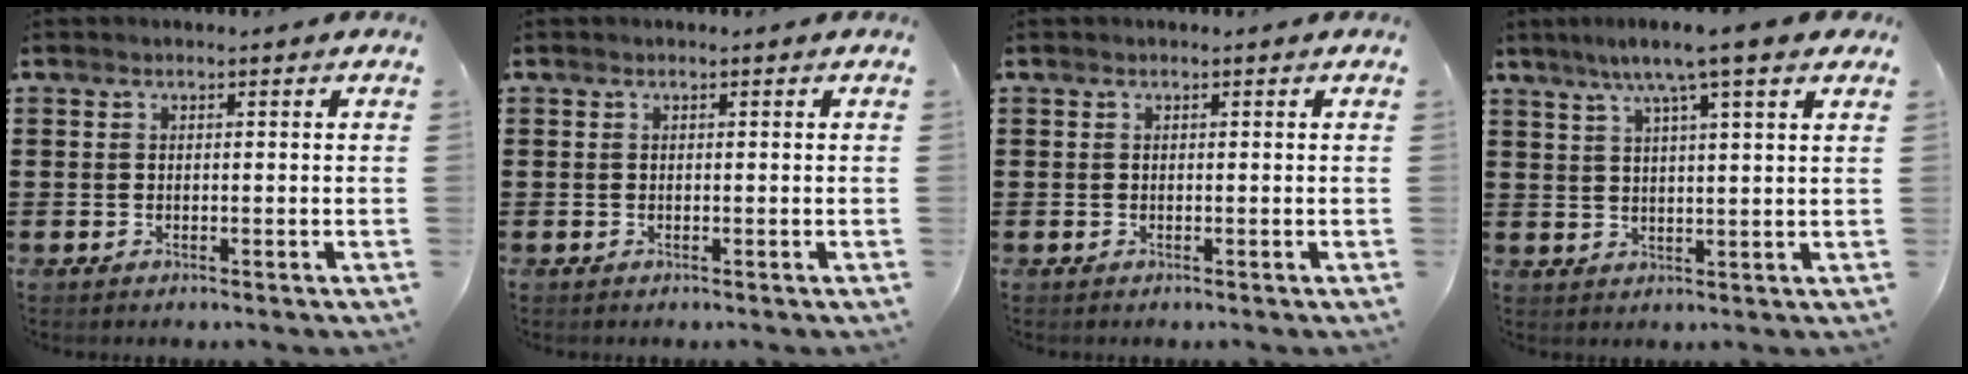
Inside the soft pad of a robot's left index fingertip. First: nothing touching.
{"total": 0.0}
{"total": 0.0}
{"total": 7.3, "force": [5.1, -0.2, 5.2], "torque": [-0.115, -0.009, 0.086]}